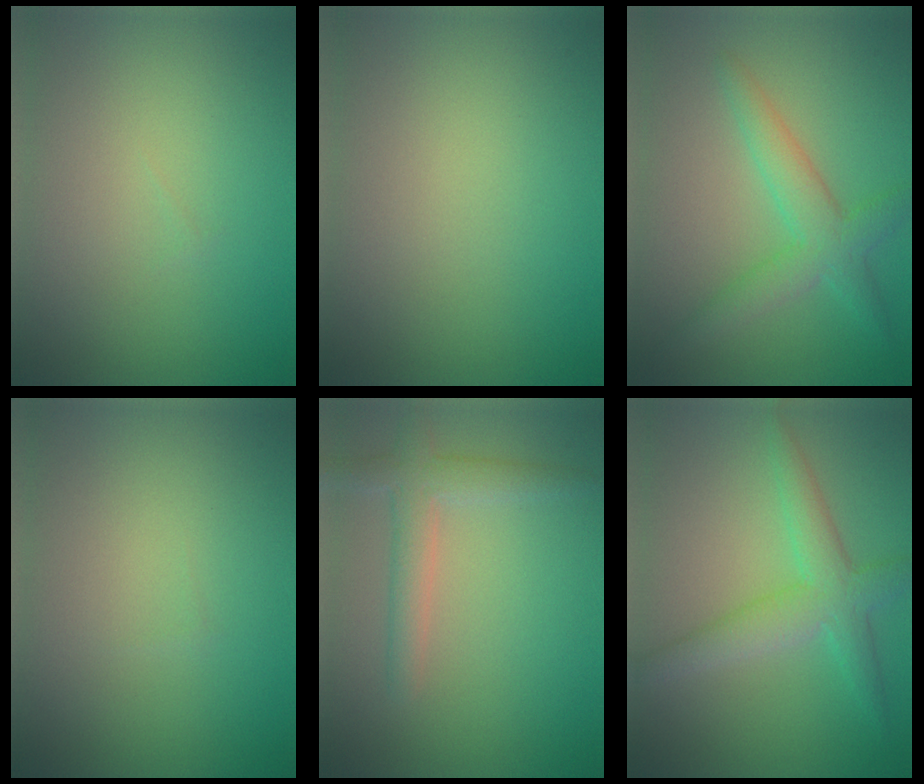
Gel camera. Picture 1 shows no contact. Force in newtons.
{"total": 0.0}
{"total": 3.9, "press": 3.9, "slide": 0.2}
{"total": 0.0}
{"total": 3.0, "press": 3.0, "slide": 0.2}
{"total": 4.2, "press": 4.2, "slide": 0.1}